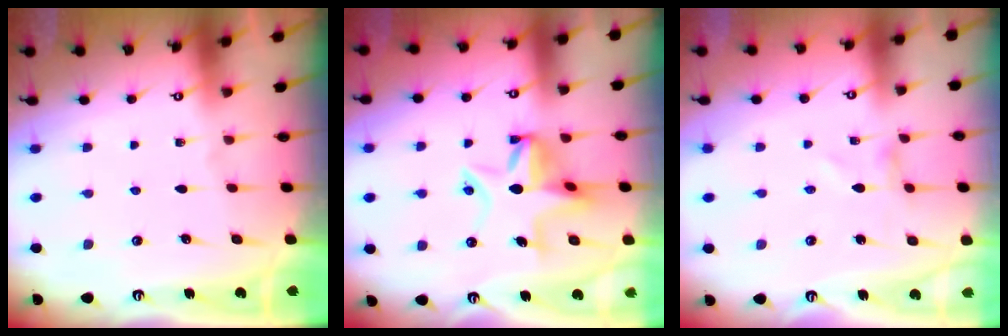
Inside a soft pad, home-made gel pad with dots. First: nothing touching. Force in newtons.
{"total": 8.8, "press": 8.6, "slide": 1.9}
{"total": 0.0}